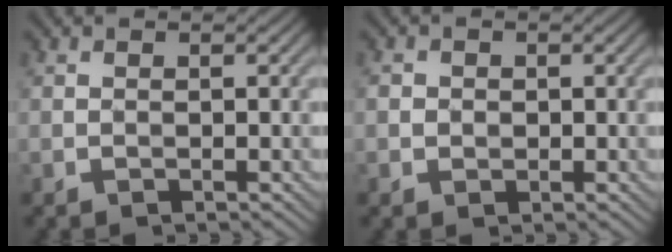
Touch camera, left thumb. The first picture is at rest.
{"total": 1.4, "force": [0.0, 1.4, 0.4], "torque": [-0.012, -0.002, 0.000]}